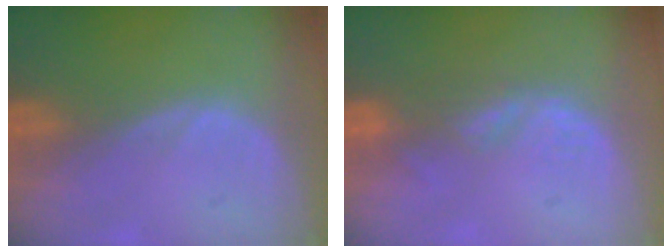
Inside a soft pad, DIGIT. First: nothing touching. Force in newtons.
{"total": 3.2, "press": 2.6, "slide": 1.9}